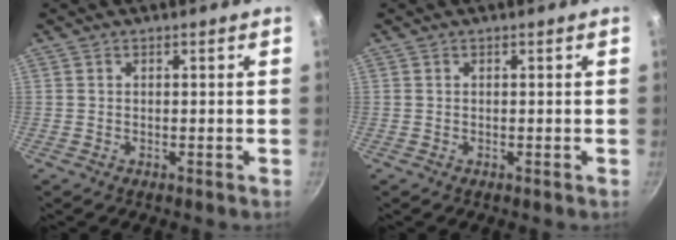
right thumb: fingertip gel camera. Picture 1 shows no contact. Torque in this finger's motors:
{"motor_torque": [-0.02, 0.02, 0.11, 0.00, 0.00]}